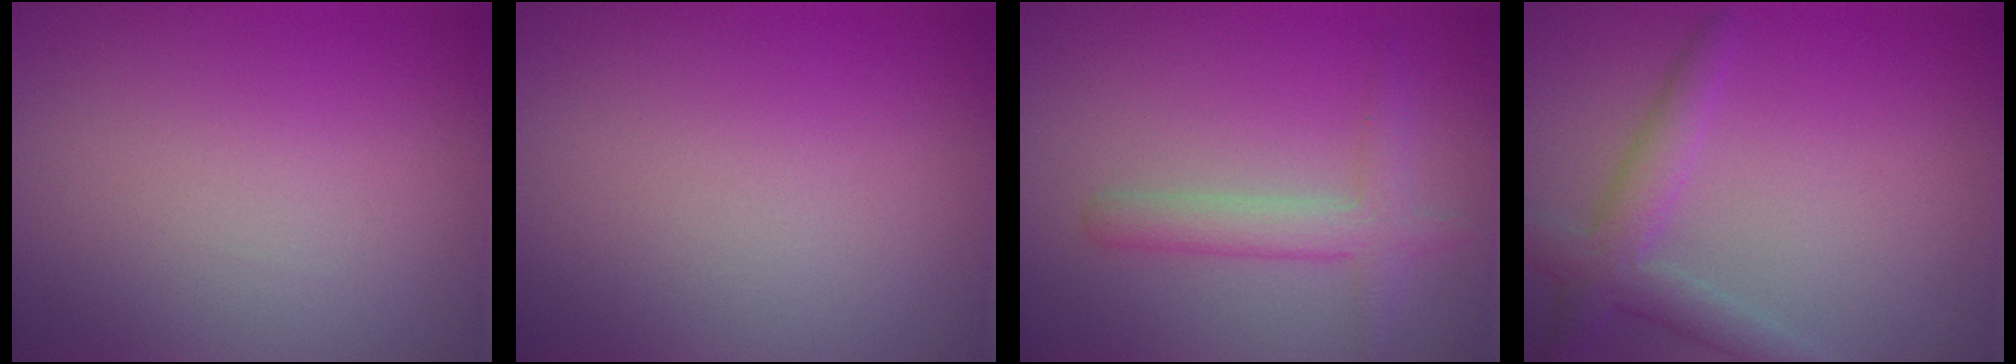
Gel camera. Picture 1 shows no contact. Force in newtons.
{"total": 0.0}
{"total": 2.8, "press": 2.8, "slide": 0.1}
{"total": 3.4, "press": 3.4, "slide": 0.3}